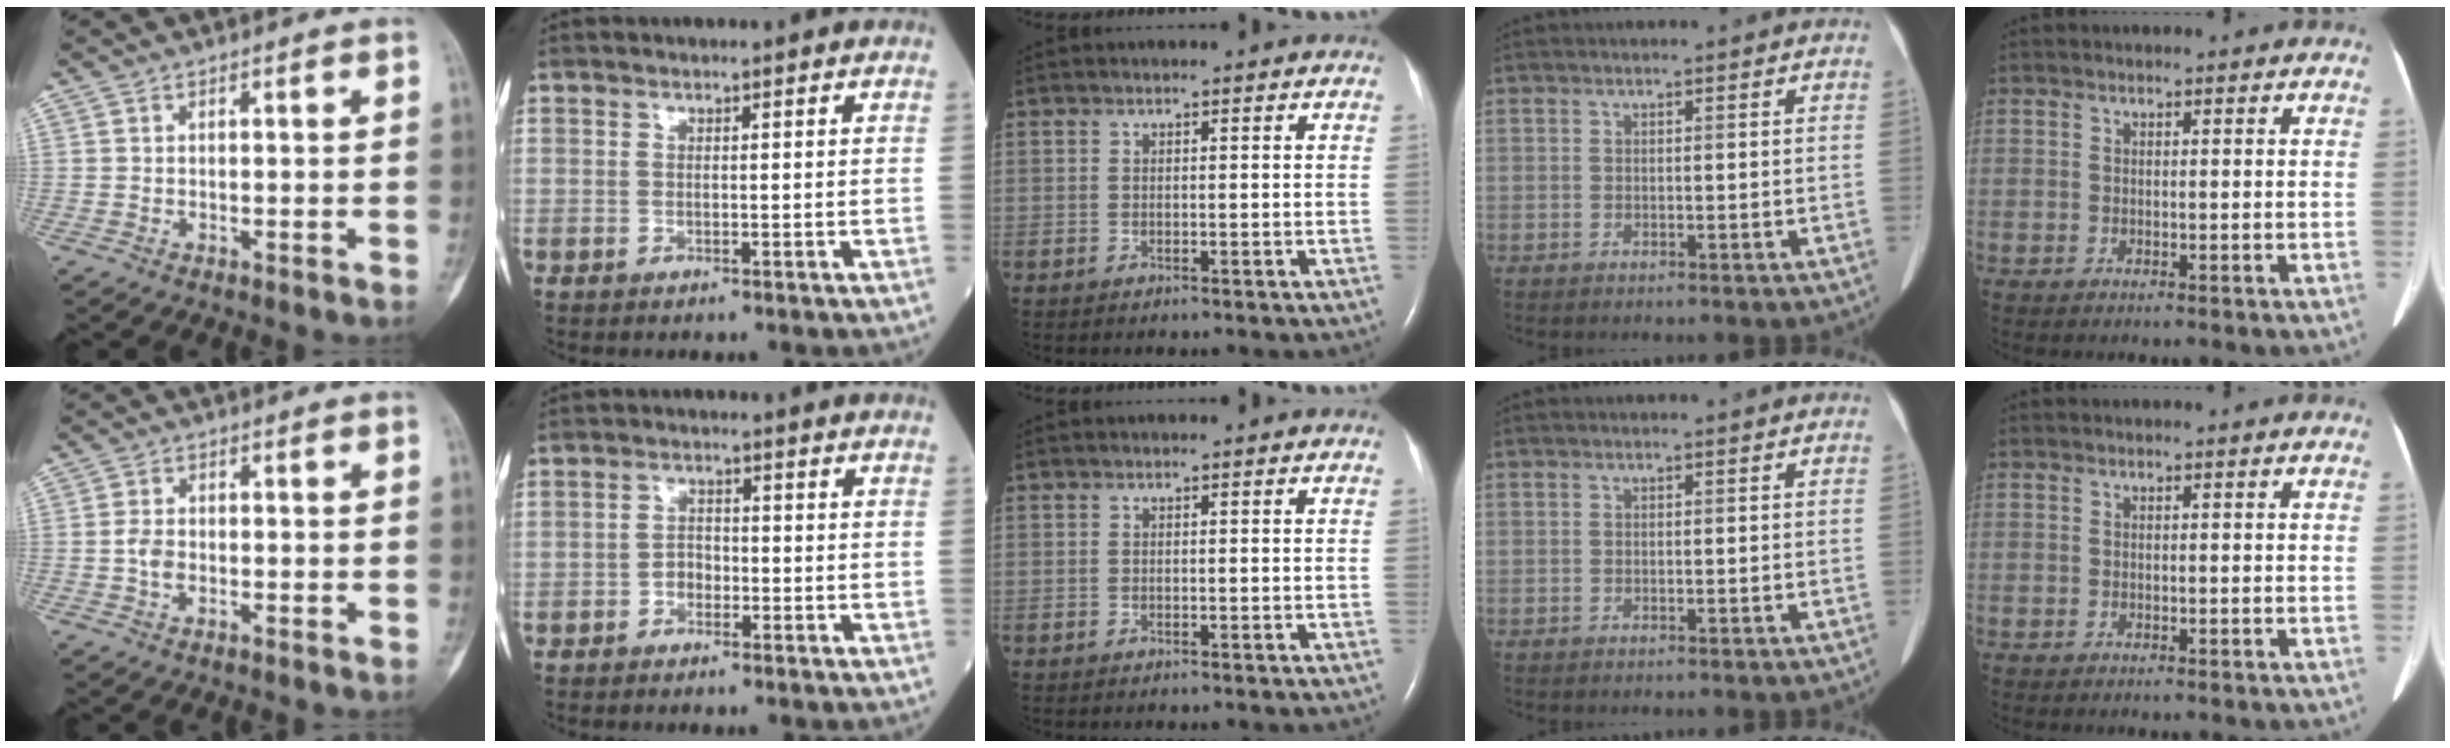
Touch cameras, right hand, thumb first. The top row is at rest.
{"thumb": {"total": 2.8, "force": [-0.8, 1.7, 2.0], "torque": [-0.039, 0.008, -0.018]}, "index": {"total": 2.1, "force": [-1.2, 1.4, 1.1], "torque": [-0.013, 0.007, -0.023]}}